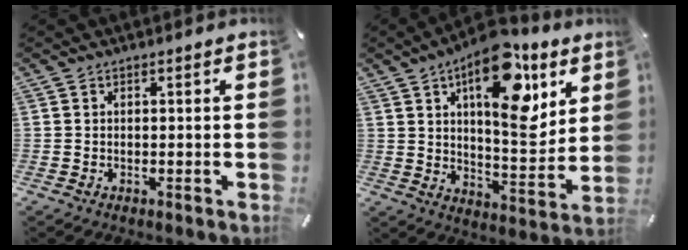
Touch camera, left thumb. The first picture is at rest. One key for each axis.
{"total": 19.2, "fx": 9.8, "fy": 8.9, "fz": 14.0, "tx": -0.194, "ty": -0.049, "tz": 0.159}